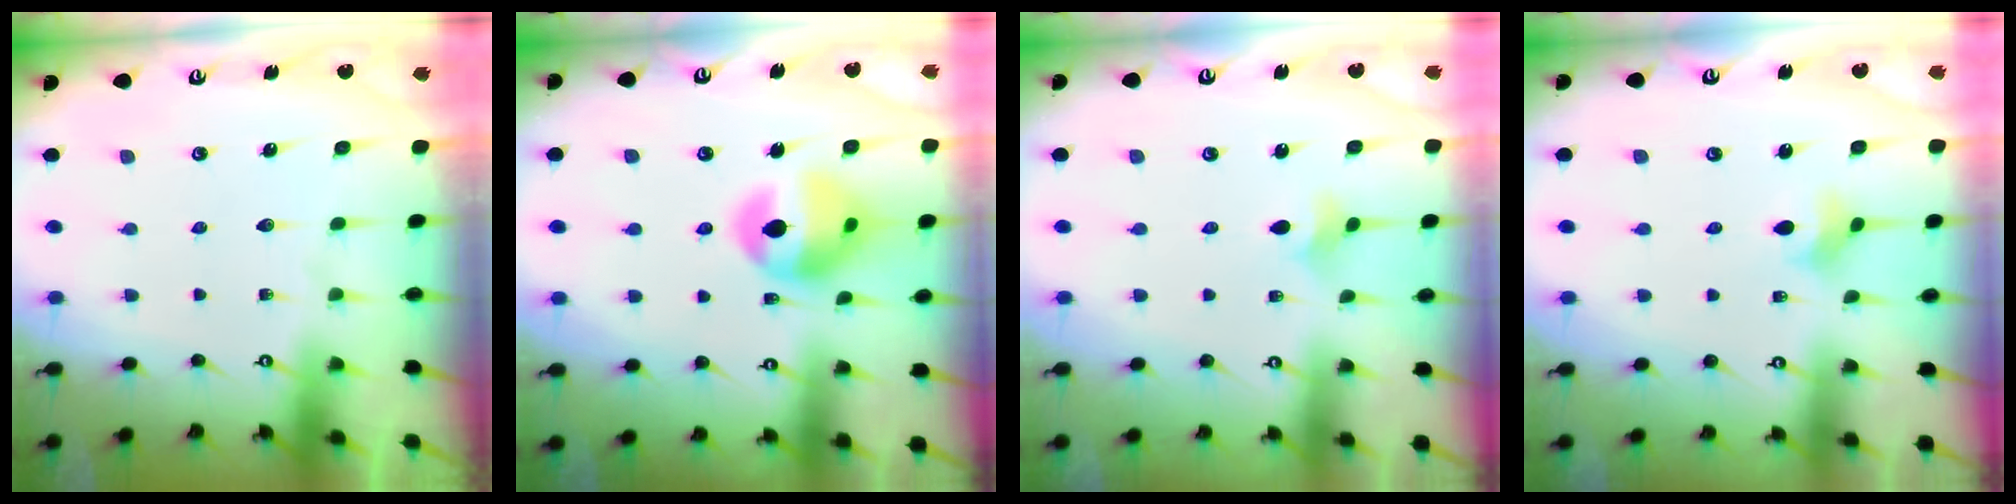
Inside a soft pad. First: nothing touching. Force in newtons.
{"total": 14.3, "press": 13.5, "slide": 4.8}
{"total": 2.0, "press": 2.0, "slide": 0.4}
{"total": 3.7, "press": 3.7, "slide": 0.6}